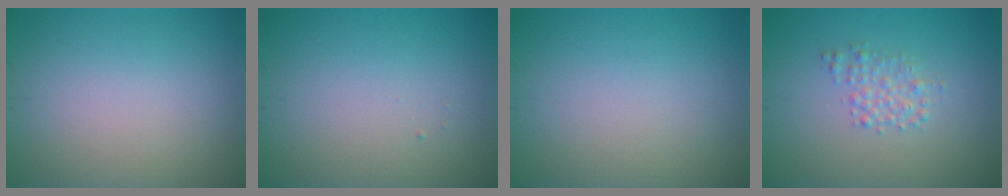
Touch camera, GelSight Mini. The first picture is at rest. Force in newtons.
{"total": 0.0}
{"total": 0.0}
{"total": 1.8, "press": 1.8, "slide": 0.0}